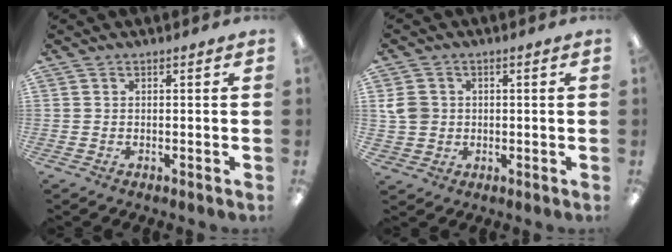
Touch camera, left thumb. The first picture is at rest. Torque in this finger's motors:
{"motor_torque": [0.58, 0.71, 0.51, -0.54, 0.01]}